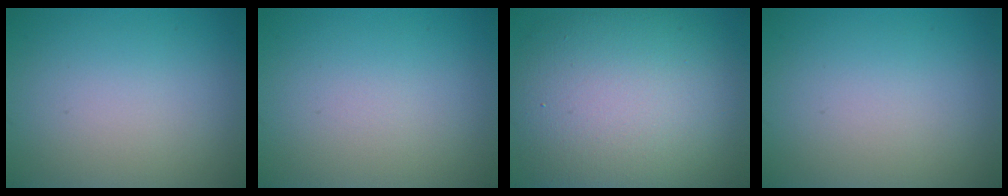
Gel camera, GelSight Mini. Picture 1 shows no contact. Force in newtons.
{"total": 0.0}
{"total": 14.1, "press": 14.1, "slide": 1.2}
{"total": 0.0}